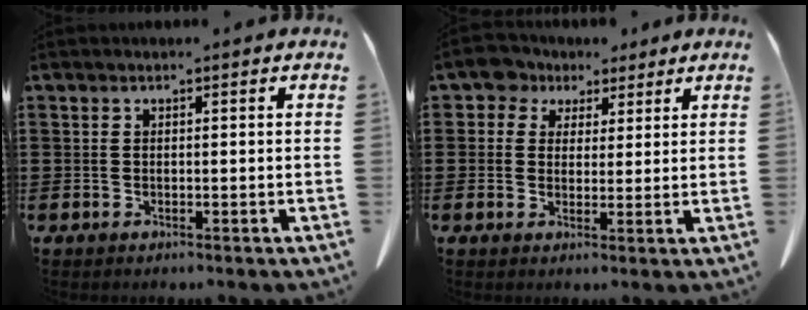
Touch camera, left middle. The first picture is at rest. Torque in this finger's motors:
{"motor_torque": [0.03, 0.00, 0.03, 0.00]}